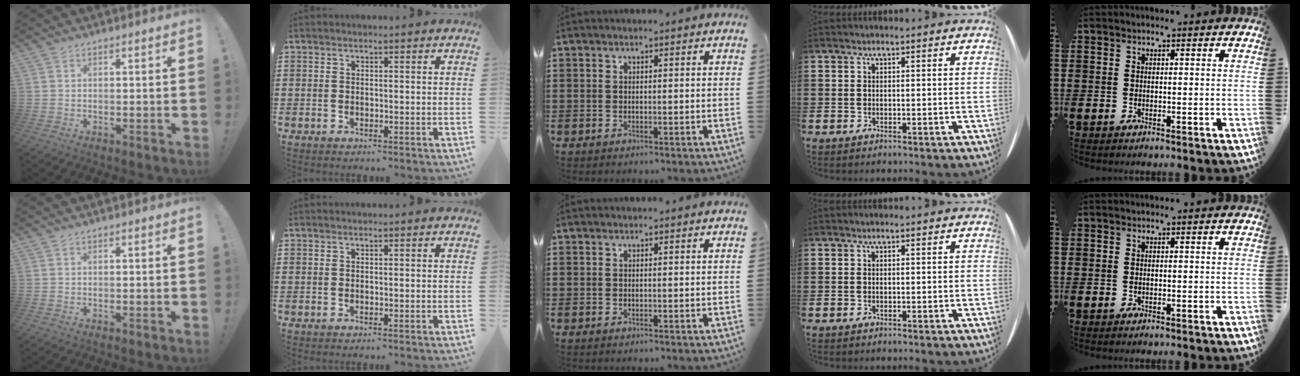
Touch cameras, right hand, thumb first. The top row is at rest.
{}